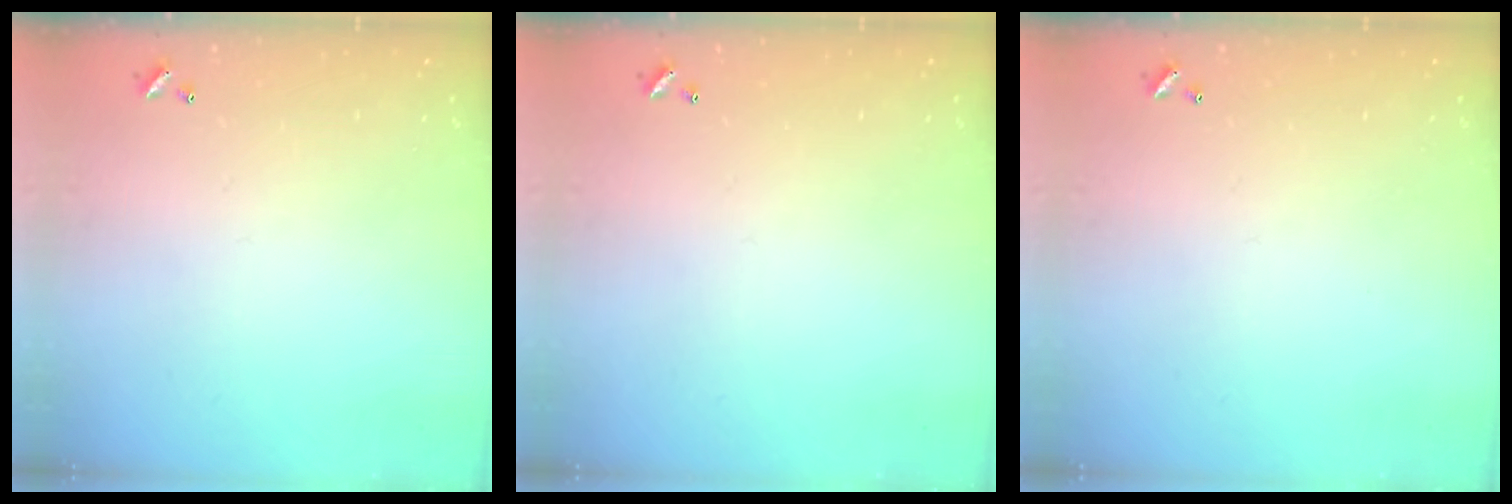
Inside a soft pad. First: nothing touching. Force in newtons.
{"total": 0.0}
{"total": 0.0}